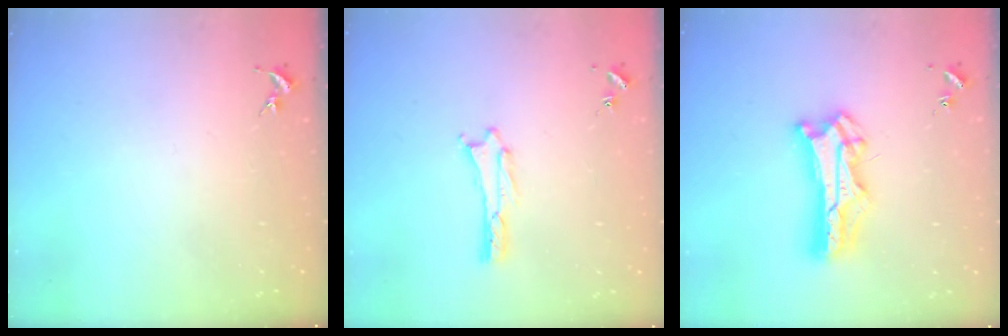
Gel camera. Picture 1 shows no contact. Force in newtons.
{"total": 1.1, "press": 1.1, "slide": 0.1}
{"total": 9.2, "press": 9.2, "slide": 1.0}